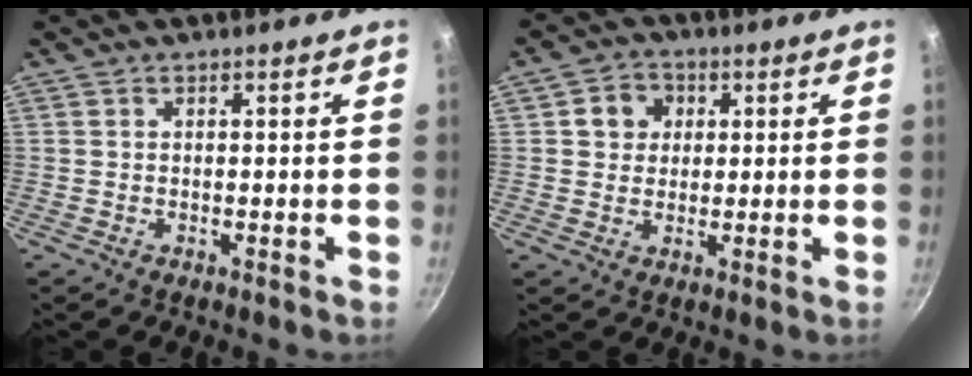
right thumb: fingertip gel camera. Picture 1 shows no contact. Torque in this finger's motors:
{"motor_torque": [-0.03, 0.03, 0.03, 0.03, 0.04]}